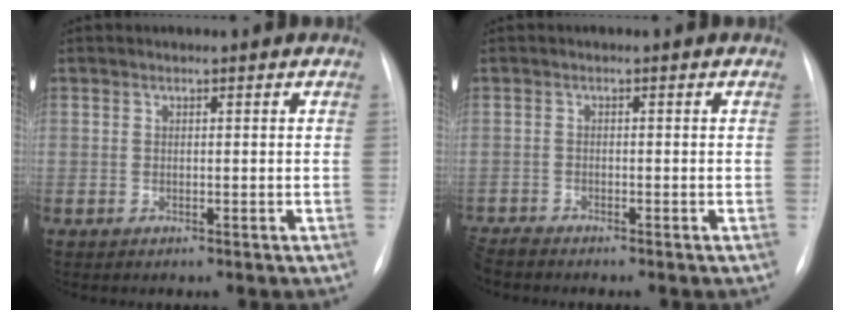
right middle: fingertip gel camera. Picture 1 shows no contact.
{"total": 2.3, "force": [-2.2, -0.1, 0.4], "torque": [-0.009, -0.013, -0.044]}